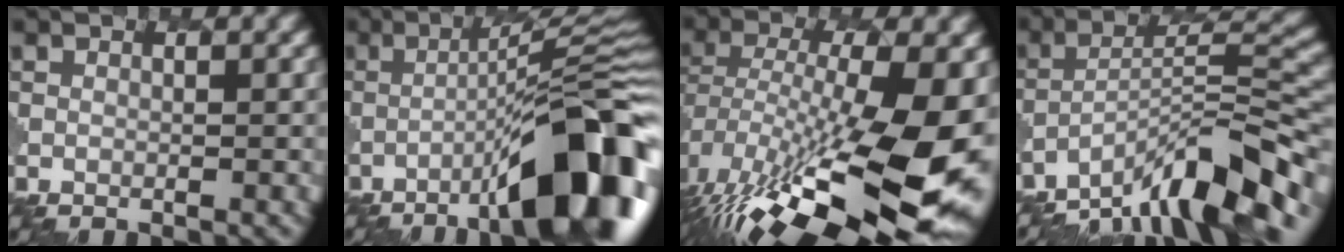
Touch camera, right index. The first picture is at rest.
{"total": 12.6, "force": [-5.8, 2.4, 11.0], "torque": [-0.157, 0.020, -0.088]}
{"total": 17.1, "force": [-4.3, 7.0, 15.0], "torque": [-0.278, -0.028, -0.065]}
{"total": 10.4, "force": [-7.5, 2.0, 6.9], "torque": [-0.100, 0.025, -0.138]}